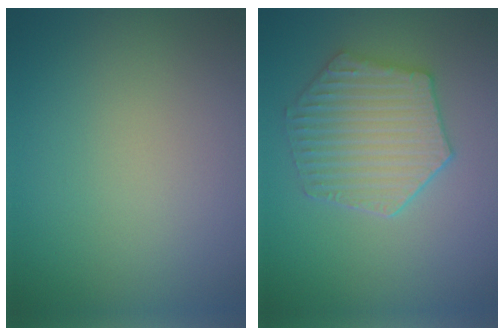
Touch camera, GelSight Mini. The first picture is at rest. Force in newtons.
{"total": 5.4, "press": 4.6, "slide": 2.8}